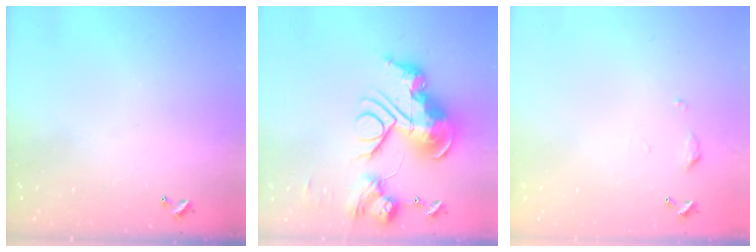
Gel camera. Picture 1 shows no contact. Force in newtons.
{"total": 0.7, "press": 0.7, "slide": 0.0}
{"total": 5.0, "press": 4.9, "slide": 0.8}